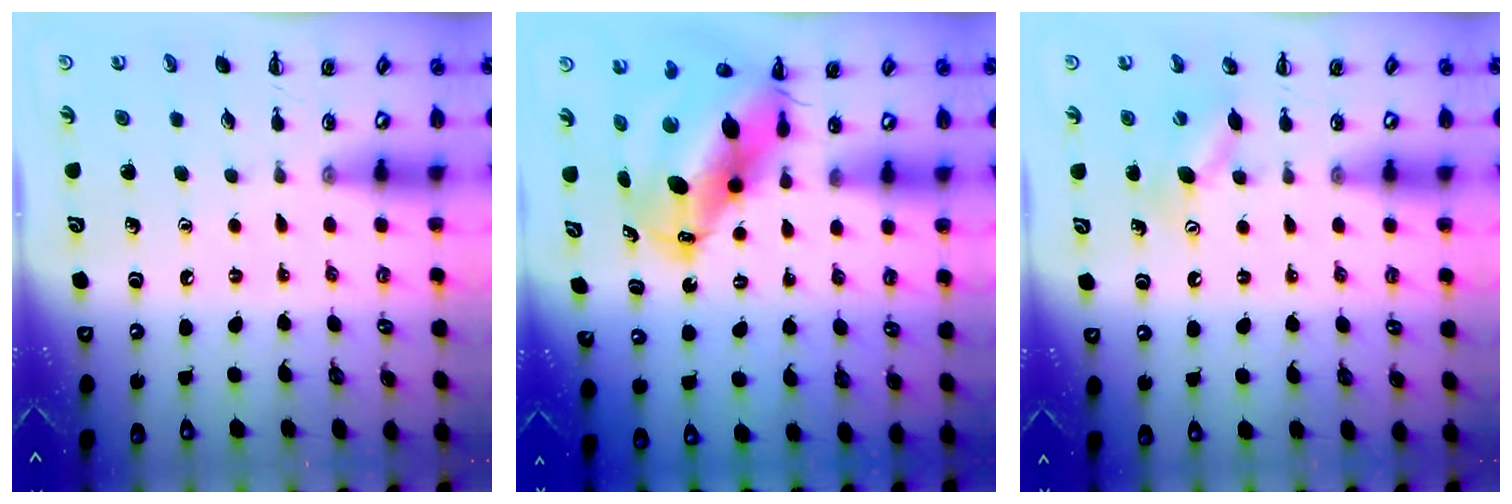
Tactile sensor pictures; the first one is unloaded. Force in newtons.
{"total": 13.1, "press": 12.6, "slide": 3.6}
{"total": 7.8, "press": 7.7, "slide": 1.5}